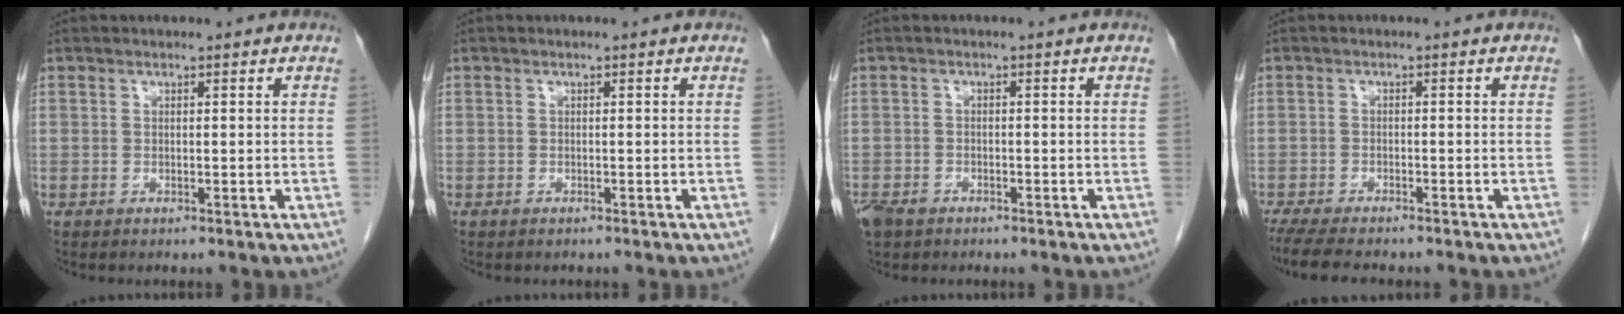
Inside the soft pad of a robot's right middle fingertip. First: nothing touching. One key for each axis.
{"total": 0.6, "fx": -0.5, "fy": 0.2, "fz": 0.1, "tx": -0.009, "ty": -0.001, "tz": -0.010}
{"total": 3.4, "fx": -2.5, "fy": 1.9, "fz": 1.3, "tx": -0.028, "ty": -0.001, "tz": -0.039}
{"total": 7.7, "fx": -6.6, "fy": 1.3, "fz": 3.7, "tx": -0.061, "ty": -0.017, "tz": -0.105}